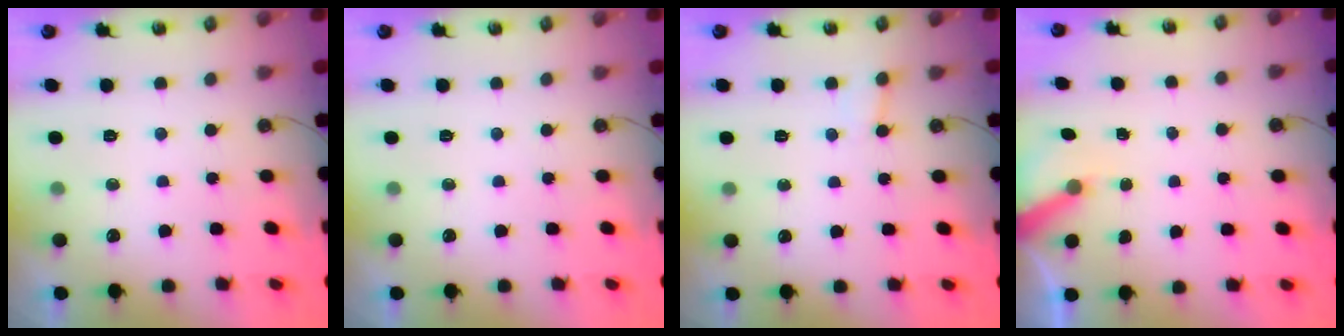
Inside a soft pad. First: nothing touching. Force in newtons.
{"total": 0.0}
{"total": 3.3, "press": 3.3, "slide": 0.3}
{"total": 5.0, "press": 4.9, "slide": 0.4}